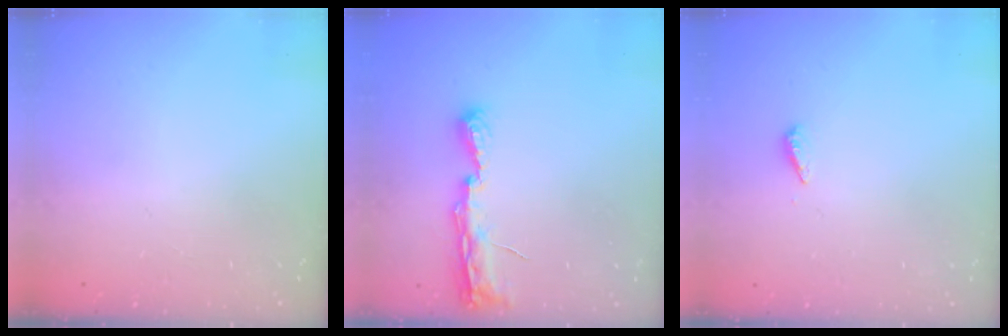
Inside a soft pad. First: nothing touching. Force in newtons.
{"total": 7.6, "press": 7.5, "slide": 0.6}
{"total": 3.5, "press": 3.5, "slide": 0.3}